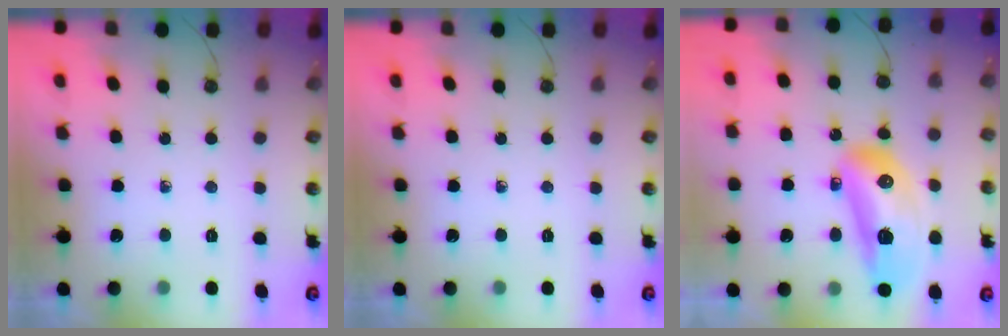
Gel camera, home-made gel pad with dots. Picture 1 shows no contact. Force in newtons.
{"total": 0.0}
{"total": 17.5, "press": 17.4, "slide": 2.0}